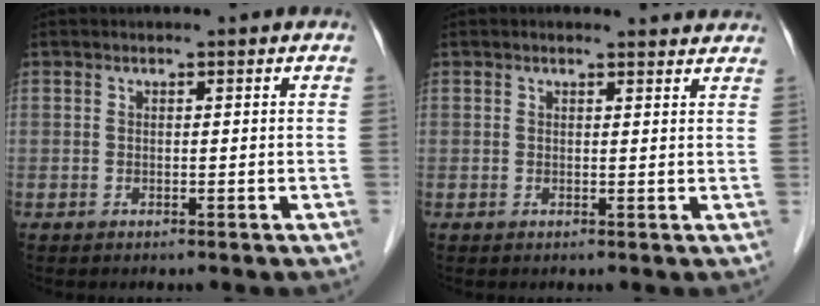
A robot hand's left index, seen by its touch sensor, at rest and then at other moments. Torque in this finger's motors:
{"motor_torque": [0.75, -0.91, 0.01, -0.01]}